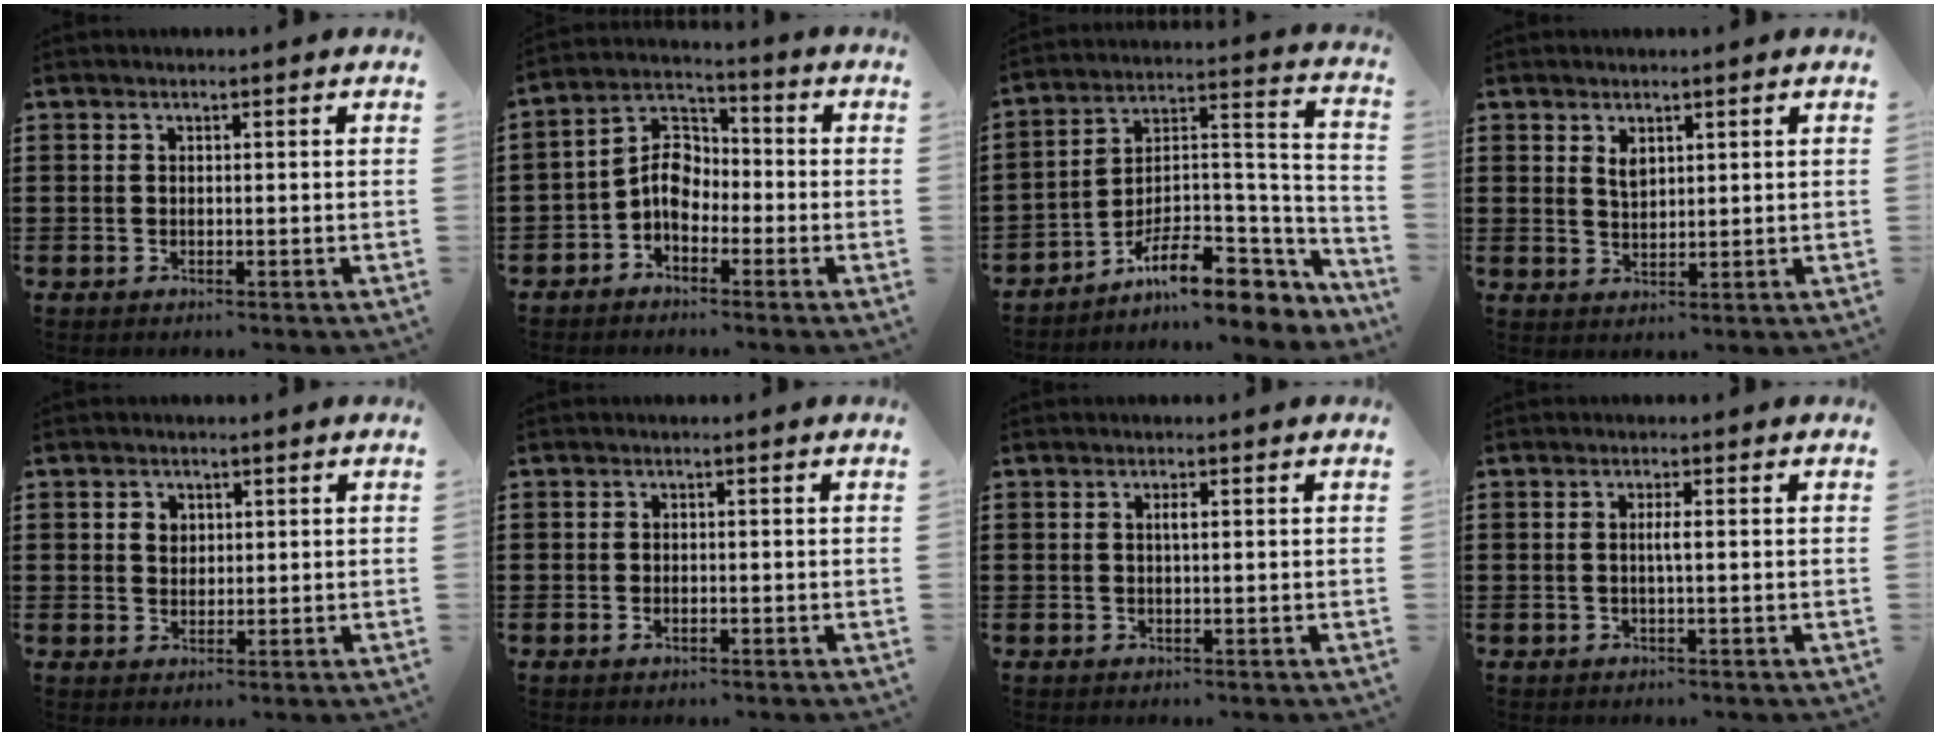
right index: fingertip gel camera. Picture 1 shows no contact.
{"total": 6.2, "force": [-1.9, 4.3, 4.0], "torque": [-0.093, 0.012, -0.044]}
{"total": 10.6, "force": [-7.3, 4.2, 6.4], "torque": [-0.104, 0.017, -0.132]}
{"total": 2.1, "force": [1.3, 1.2, 1.2], "torque": [-0.018, 0.001, 0.022]}
{"total": 1.8, "force": [0.7, 1.5, 0.7], "torque": [-0.018, 0.008, 0.012]}
{"total": 0.7, "force": [-0.3, 0.3, 0.6], "torque": [-0.014, -0.004, -0.005]}
{"total": 1.0, "force": [0.1, 0.1, 0.9], "torque": [-0.018, 0.000, 0.002]}
{"total": 1.4, "force": [-0.1, -0.1, 1.4], "torque": [-0.025, -0.002, -0.003]}